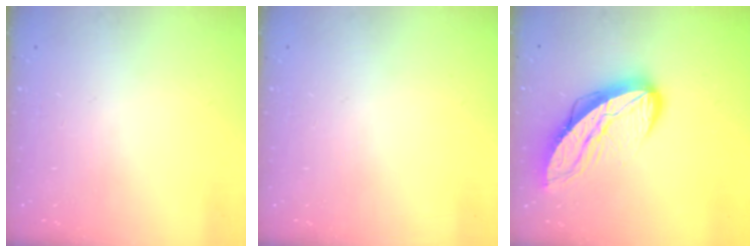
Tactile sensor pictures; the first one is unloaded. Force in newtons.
{"total": 0.0}
{"total": 11.7, "press": 11.7, "slide": 1.1}